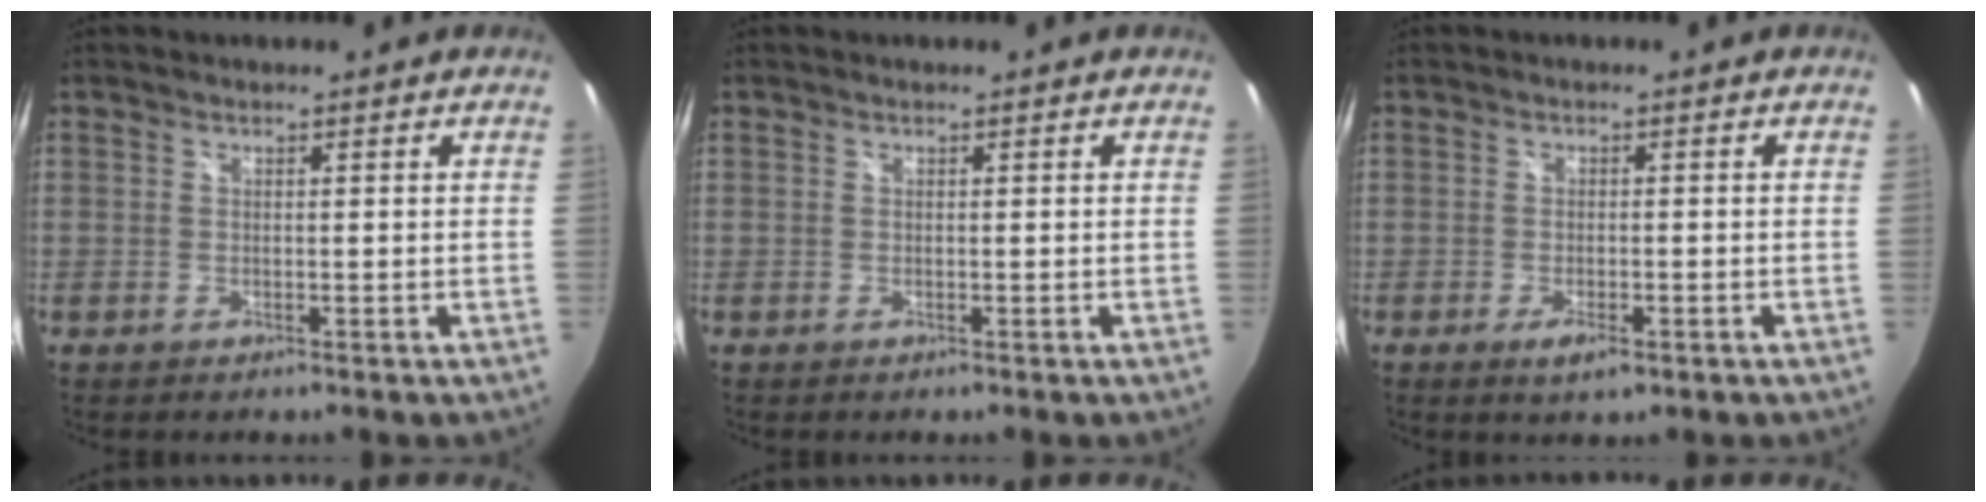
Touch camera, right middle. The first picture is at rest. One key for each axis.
{"total": 0.0}
{"total": 3.1, "fx": -1.7, "fy": 1.2, "fz": 2.4, "tx": -0.049, "ty": -0.008, "tz": -0.027}